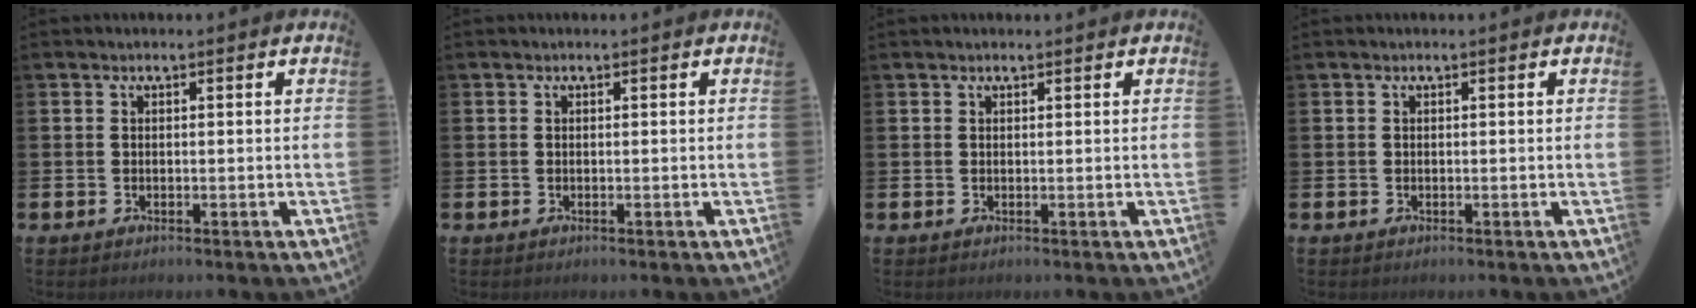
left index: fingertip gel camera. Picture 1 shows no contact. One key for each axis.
{"total": 0.0}
{"total": 0.6, "fx": 0.5, "fy": 0.1, "fz": 0.1, "tx": 0.010, "ty": -0.004, "tz": 0.007}
{"total": 0.0}